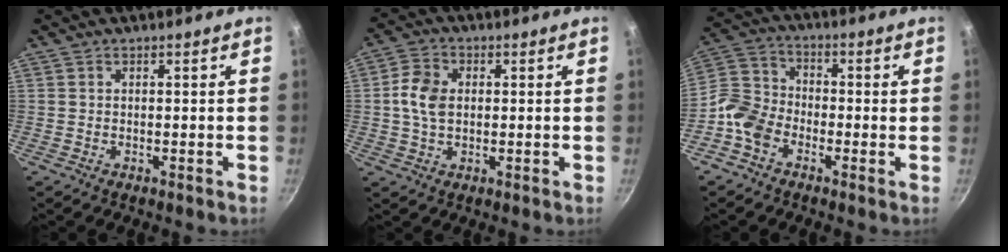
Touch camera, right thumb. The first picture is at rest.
{"total": 6.7, "force": [0.5, 4.8, 4.7], "torque": [-0.079, 0.011, 0.003]}
{"total": 8.4, "force": [-4.0, 6.0, 4.3], "torque": [-0.067, 0.043, -0.102]}